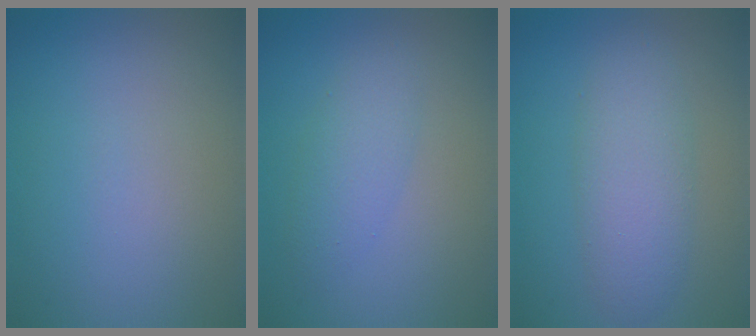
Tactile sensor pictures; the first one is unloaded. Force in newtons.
{"total": 2.5, "press": 2.5, "slide": 0.1}
{"total": 4.2, "press": 4.2, "slide": 0.2}